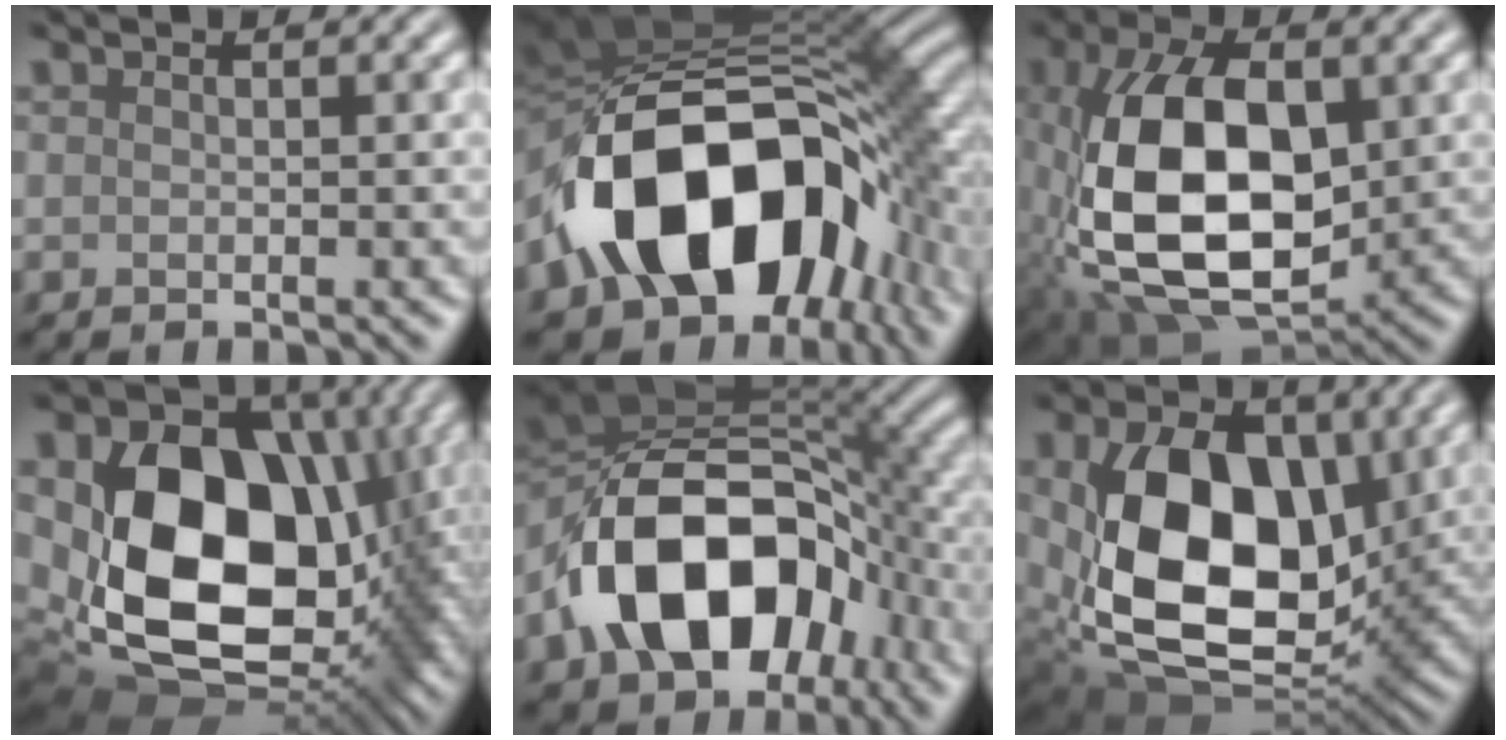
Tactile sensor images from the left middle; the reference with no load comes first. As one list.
[{"total": 17.1, "force": [-4.8, 10.9, 12.3], "torque": [-0.206, -0.020, -0.072]}, {"total": 13.3, "force": [-0.9, 8.0, 10.7], "torque": [-0.217, -0.009, -0.010]}, {"total": 17.7, "force": [0.9, 12.1, 12.8], "torque": [-0.242, -0.041, 0.028]}, {"total": 15.4, "force": [-4.8, 10.1, 10.7], "torque": [-0.180, 0.004, -0.089]}, {"total": 13.9, "force": [1.0, 9.3, 10.3], "torque": [-0.196, -0.030, 0.026]}]